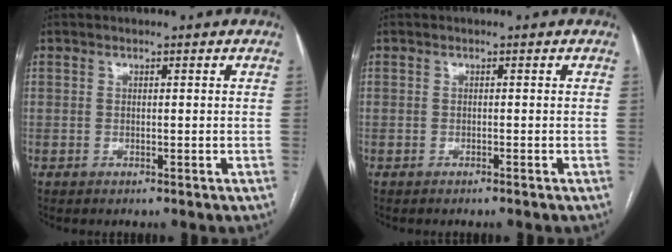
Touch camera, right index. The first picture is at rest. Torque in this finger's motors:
{"motor_torque": [0.14, -0.03, 0.00, 0.01]}